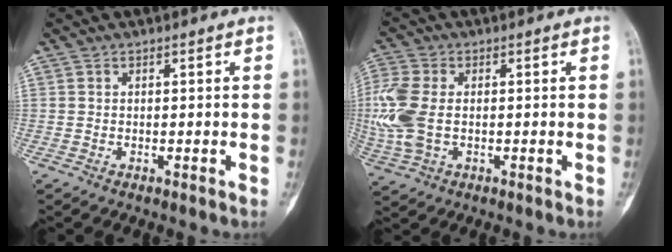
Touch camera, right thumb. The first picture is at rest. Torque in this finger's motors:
{"motor_torque": [1.49, 1.52, 1.40, 0.16, 0.26]}